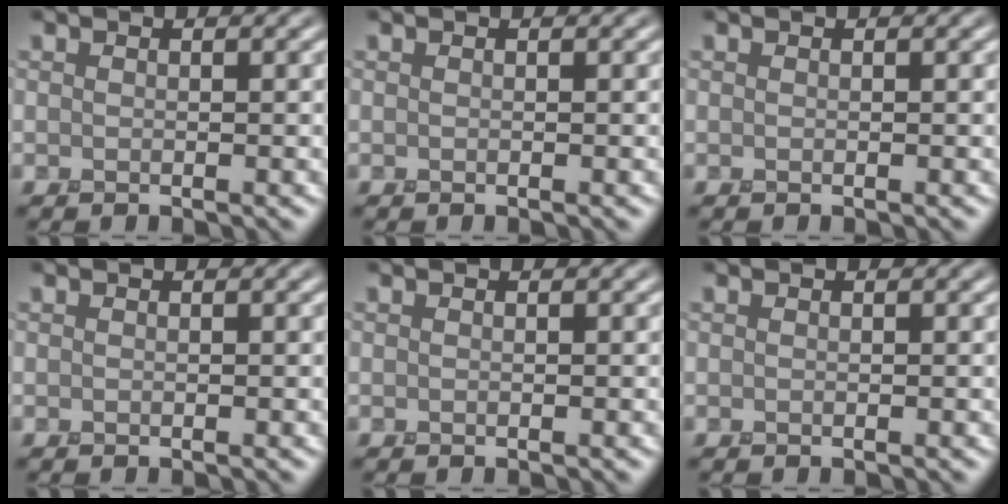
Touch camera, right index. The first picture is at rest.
{"total": 0.0}
{"total": 0.0}
{"total": 0.0}
{"total": 0.0}
{"total": 0.0}